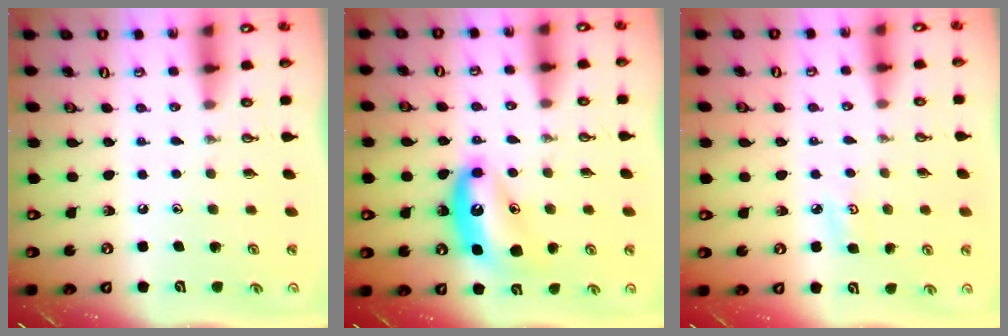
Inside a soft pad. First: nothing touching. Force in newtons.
{"total": 12.6, "press": 12.5, "slide": 1.1}
{"total": 3.9, "press": 3.9, "slide": 0.4}